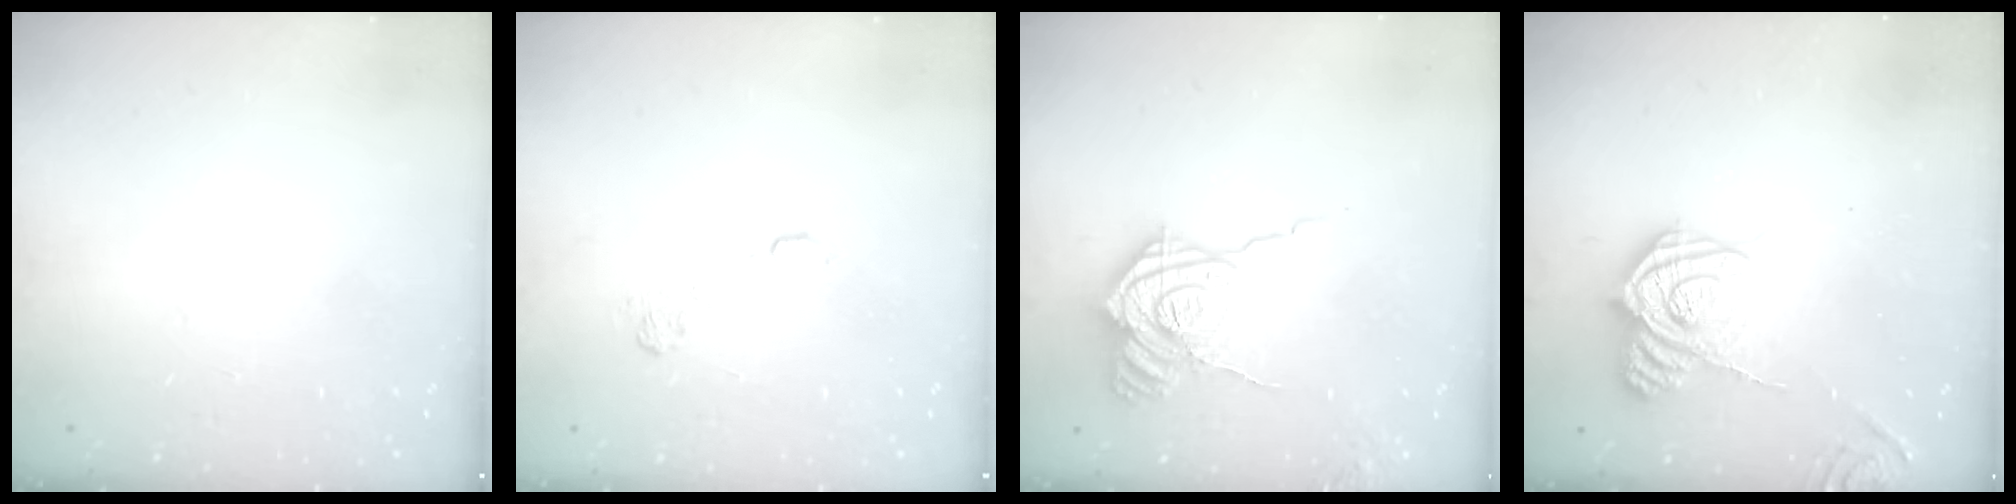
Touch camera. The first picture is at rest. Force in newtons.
{"total": 8.5, "press": 8.3, "slide": 1.3}
{"total": 17.1, "press": 17.0, "slide": 1.6}
{"total": 13.3, "press": 13.3, "slide": 0.9}